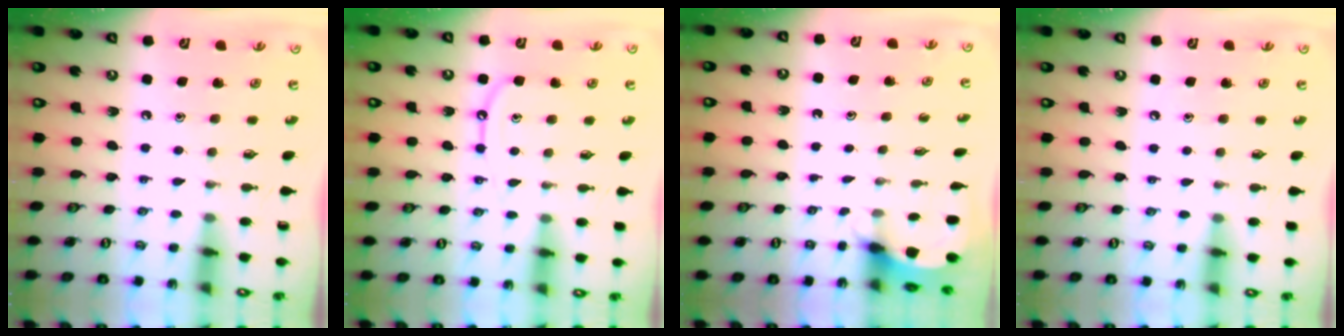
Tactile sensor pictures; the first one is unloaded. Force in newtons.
{"total": 8.3, "press": 8.3, "slide": 0.6}
{"total": 2.5, "press": 2.5, "slide": 0.1}
{"total": 0.9, "press": 0.9, "slide": 0.2}